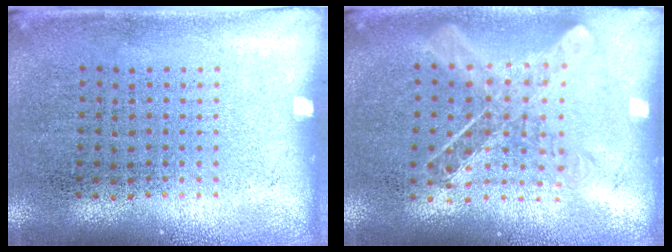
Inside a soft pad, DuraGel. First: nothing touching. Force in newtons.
{"total": 0.9, "press": 0.9, "slide": 0.0}